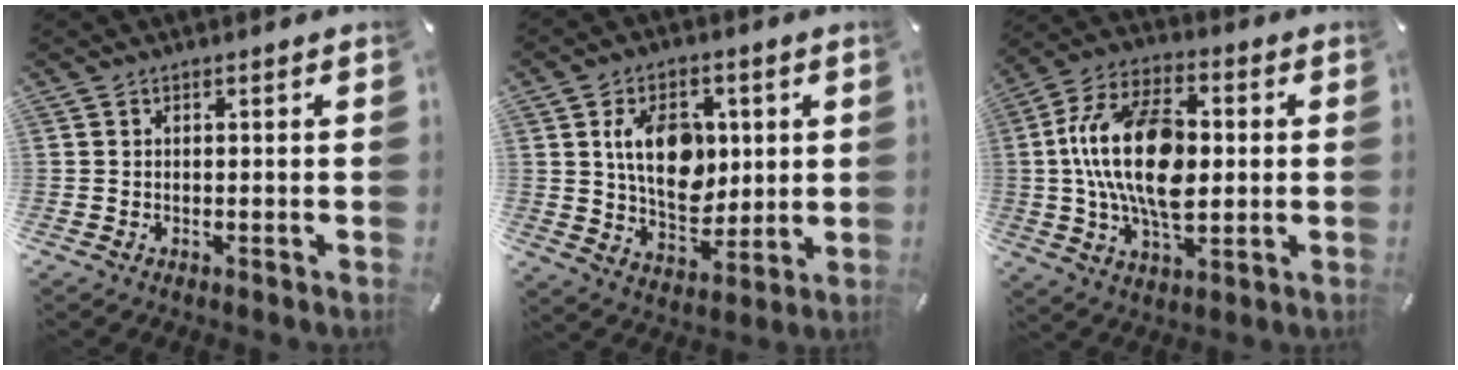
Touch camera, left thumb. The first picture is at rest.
{"total": 13.3, "force": [2.9, 9.4, 9.0], "torque": [-0.148, 0.005, 0.052]}
{"total": 19.5, "force": [0.3, 11.4, 15.8], "torque": [-0.323, 0.003, -0.001]}